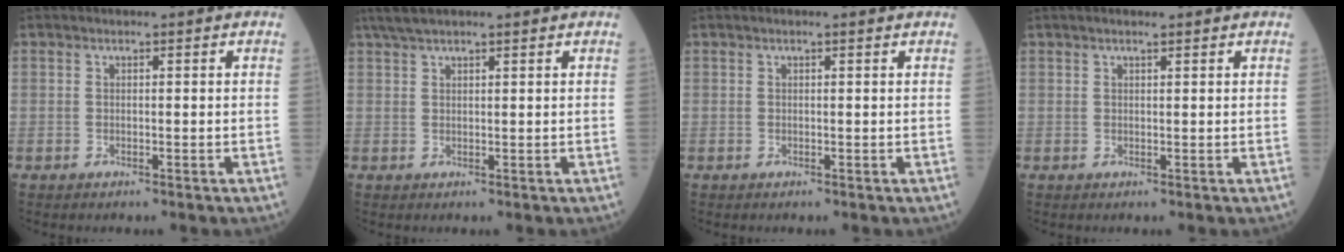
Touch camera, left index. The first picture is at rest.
{"total": 5.3, "force": [4.5, 0.3, 2.8], "torque": [-0.046, 0.035, 0.080]}
{"total": 0.8, "force": [0.7, -0.1, 0.4], "torque": [-0.012, 0.003, 0.010]}
{"total": 1.6, "force": [1.3, 0.2, 1.0], "torque": [-0.019, 0.010, 0.020]}